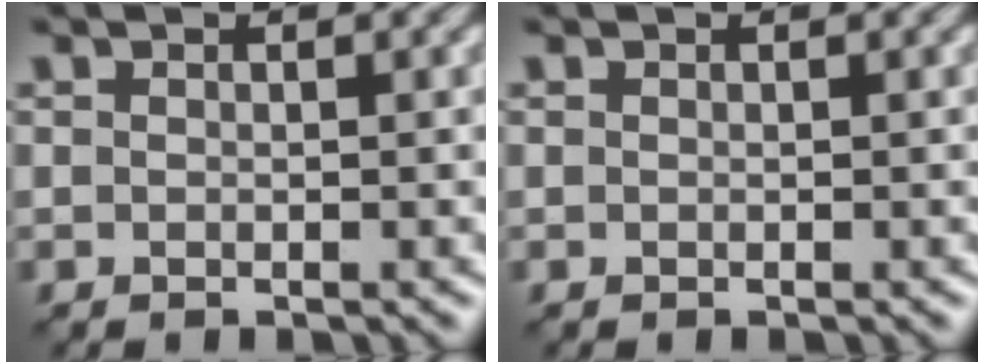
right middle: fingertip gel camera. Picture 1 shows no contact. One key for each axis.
{"total": 0.0}